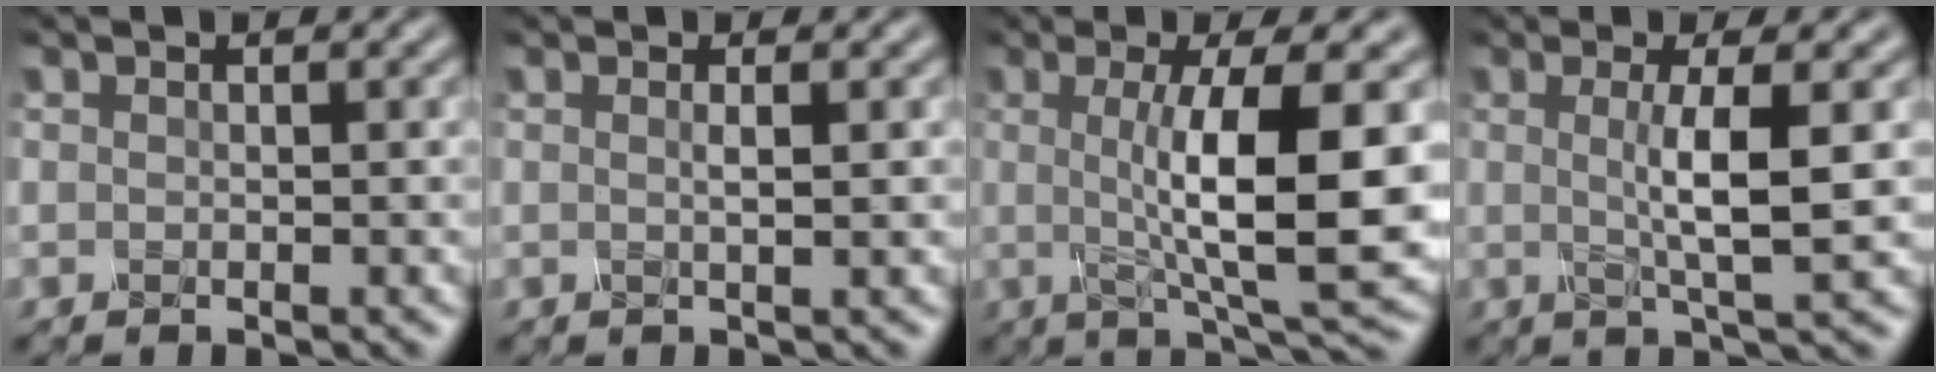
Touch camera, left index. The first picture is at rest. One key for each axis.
{"total": 1.3, "fx": 0.2, "fy": 0.4, "fz": 1.2, "tx": -0.014, "ty": 0.002, "tz": -0.004}
{"total": 10.2, "fx": 0.3, "fy": 2.2, "fz": 9.9, "tx": -0.138, "ty": -0.004, "tz": 0.007}
{"total": 4.8, "fx": 0.3, "fy": 0.9, "fz": 4.7, "tx": -0.075, "ty": 0.001, "tz": 0.005}